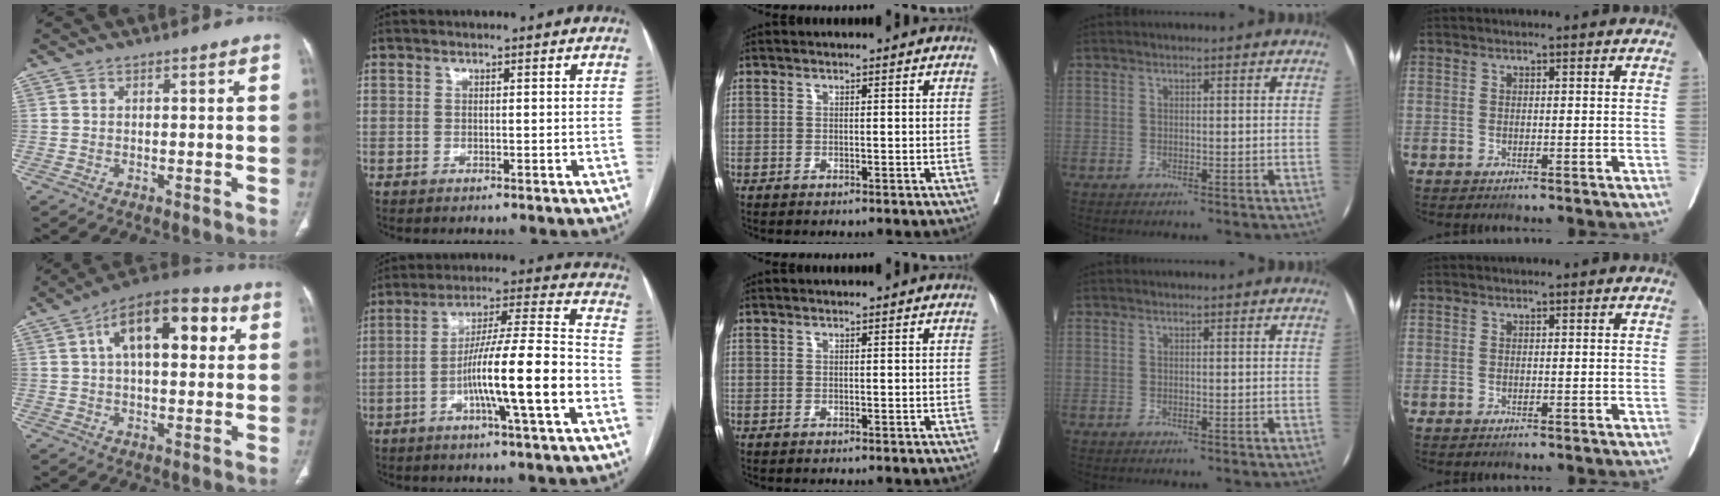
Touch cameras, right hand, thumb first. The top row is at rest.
{"thumb": {"total": 17.1, "force": [4.9, 8.3, 14.1], "torque": [-0.194, 0.024, 0.068]}, "index": {"total": 15.8, "force": [-4.9, 0.1, 15.0], "torque": [-0.252, 0.006, -0.083]}}